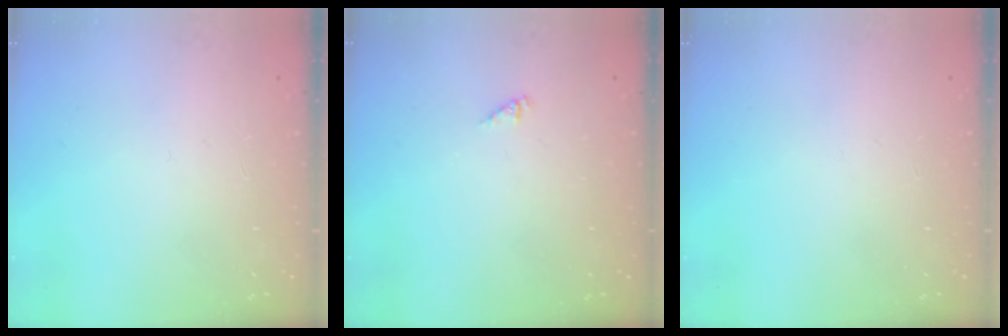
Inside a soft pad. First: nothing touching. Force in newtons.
{"total": 0.0}
{"total": 0.0}